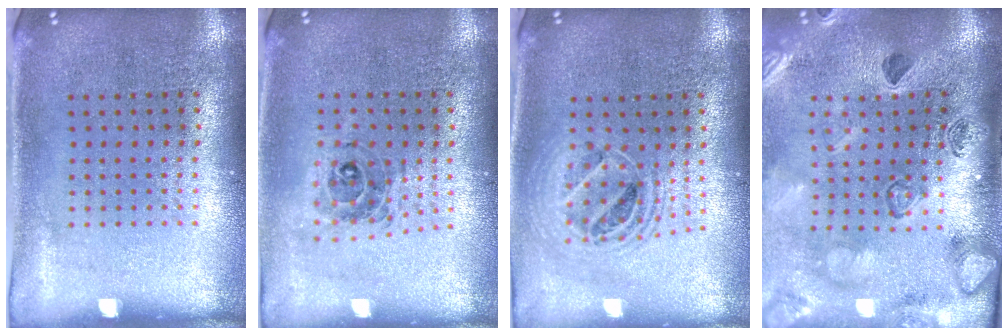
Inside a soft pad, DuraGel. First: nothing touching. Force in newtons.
{"total": 0.7, "press": 0.7, "slide": 0.0}
{"total": 1.8, "press": 1.5, "slide": 1.1}
{"total": 2.5, "press": 2.4, "slide": 0.8}